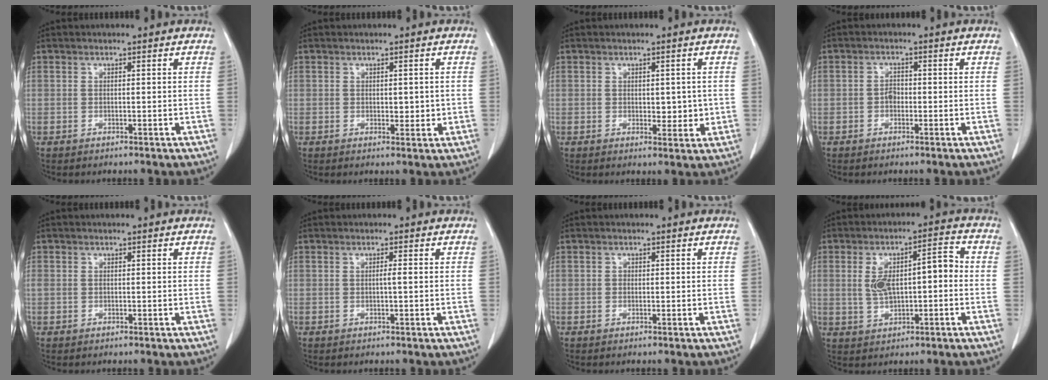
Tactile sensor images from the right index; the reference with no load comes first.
{"total": 2.2, "force": [0.2, 1.3, 1.8], "torque": [-0.016, -0.001, 0.008]}
{"total": 3.4, "force": [0.1, 2.0, 2.7], "torque": [-0.024, -0.002, 0.010]}
{"total": 1.5, "force": [-0.4, 1.0, 1.0], "torque": [-0.012, 0.007, -0.006]}
{"total": 0.5, "force": [0.1, 0.4, 0.3], "torque": [-0.007, 0.013, 0.008]}
{"total": 0.8, "force": [-0.1, -0.1, 0.8], "torque": [-0.012, 0.001, -0.002]}
{"total": 0.0}
{"total": 8.2, "force": [0.1, 3.2, 7.5], "torque": [-0.135, 0.033, 0.010]}